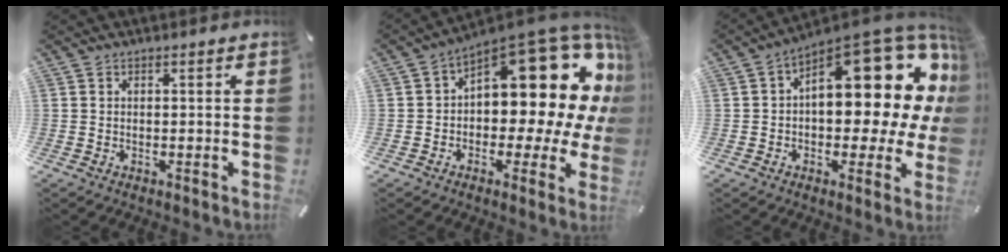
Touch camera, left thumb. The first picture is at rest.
{"total": 18.7, "force": [8.2, 9.3, 14.0], "torque": [-0.161, -0.089, 0.131]}
{"total": 20.2, "force": [7.9, 10.0, 15.7], "torque": [-0.183, -0.080, 0.131]}